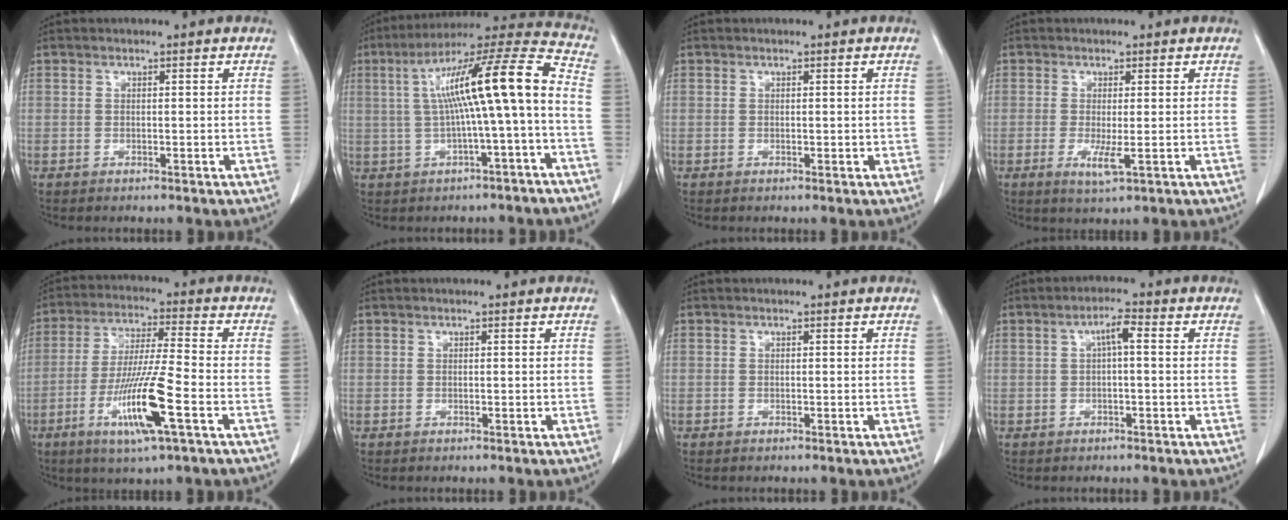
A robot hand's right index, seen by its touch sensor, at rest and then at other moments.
{"total": 16.0, "force": [-0.5, 1.1, 16.0], "torque": [-0.255, 0.043, -0.006]}
{"total": 1.2, "force": [0.0, 0.8, 0.9], "torque": [-0.021, 0.005, 0.002]}
{"total": 3.7, "force": [-0.9, 0.8, 3.5], "torque": [-0.065, -0.008, -0.009]}
{"total": 13.3, "force": [-5.0, 0.5, 12.3], "torque": [-0.242, -0.021, -0.092]}
{"total": 0.0}
{"total": 0.0}
{"total": 3.5, "force": [0.6, 0.9, 3.4], "torque": [-0.063, 0.013, 0.011]}